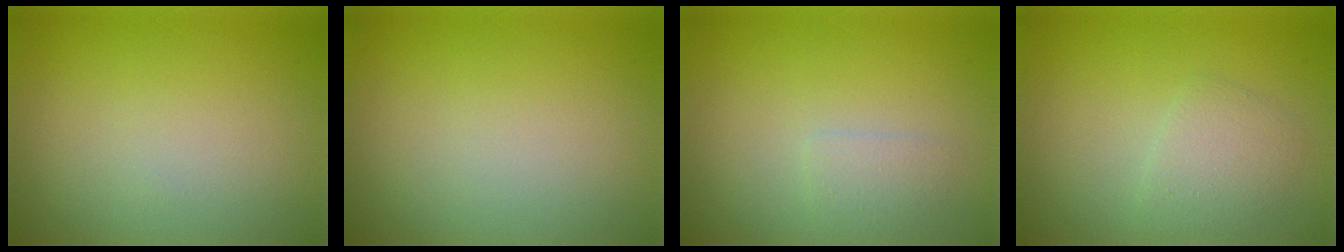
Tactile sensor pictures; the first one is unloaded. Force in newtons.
{"total": 0.0}
{"total": 1.3, "press": 1.3, "slide": 0.0}
{"total": 2.2, "press": 2.2, "slide": 0.0}